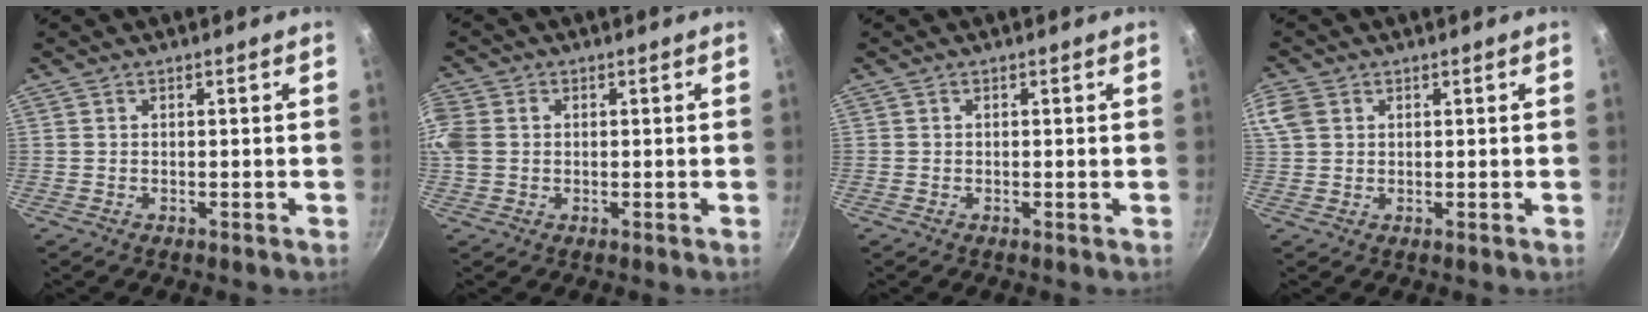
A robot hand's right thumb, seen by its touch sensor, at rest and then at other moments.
{"total": 5.8, "force": [0.4, 4.8, 3.3], "torque": [-0.070, 0.007, 0.001]}
{"total": 0.0}
{"total": 5.6, "force": [2.0, 4.3, 3.1], "torque": [-0.063, 0.008, 0.036]}